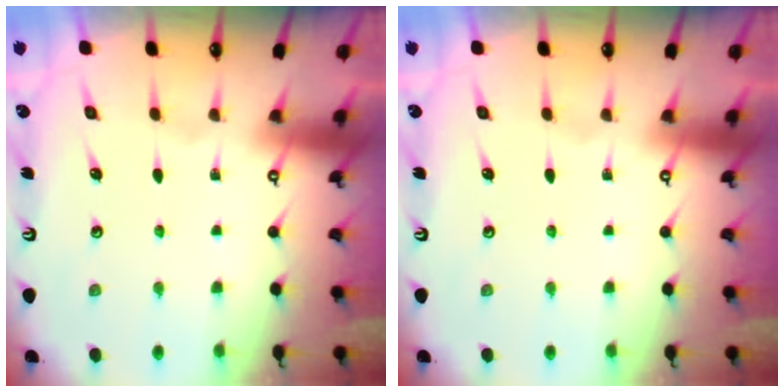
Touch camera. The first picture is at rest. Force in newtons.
{"total": 0.0}